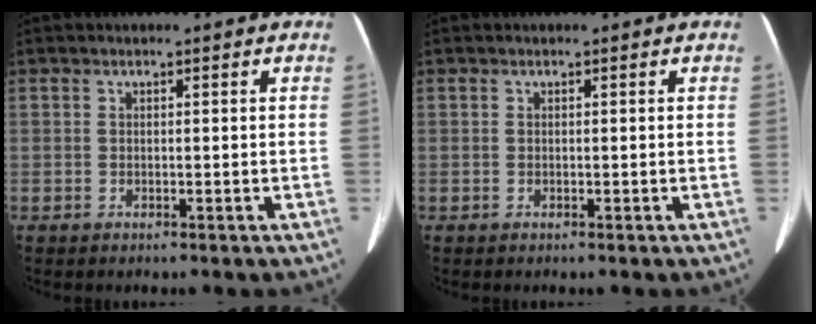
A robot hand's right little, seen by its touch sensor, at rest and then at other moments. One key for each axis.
{"total": 0.0}